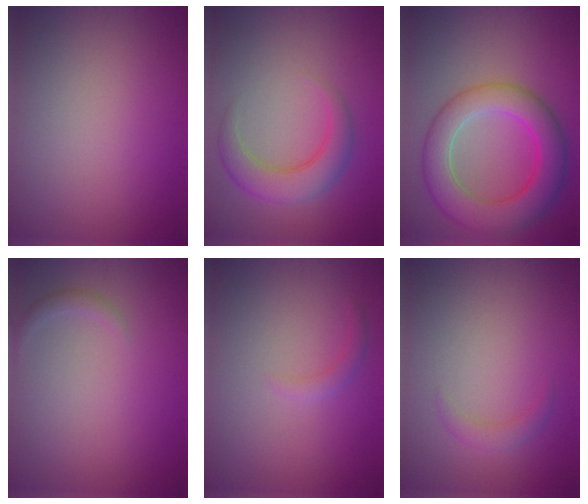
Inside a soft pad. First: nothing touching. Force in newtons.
{"total": 4.3, "press": 4.3, "slide": 0.2}
{"total": 8.0, "press": 8.0, "slide": 0.3}
{"total": 1.0, "press": 1.0, "slide": 0.0}
{"total": 1.1, "press": 1.1, "slide": 0.1}
{"total": 1.4, "press": 1.4, "slide": 0.0}